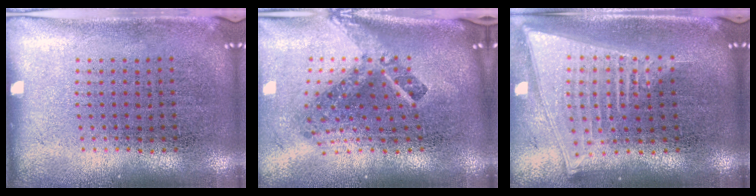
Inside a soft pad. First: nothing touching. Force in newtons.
{"total": 2.8, "press": 1.6, "slide": 2.2}
{"total": 2.1, "press": 1.7, "slide": 1.2}